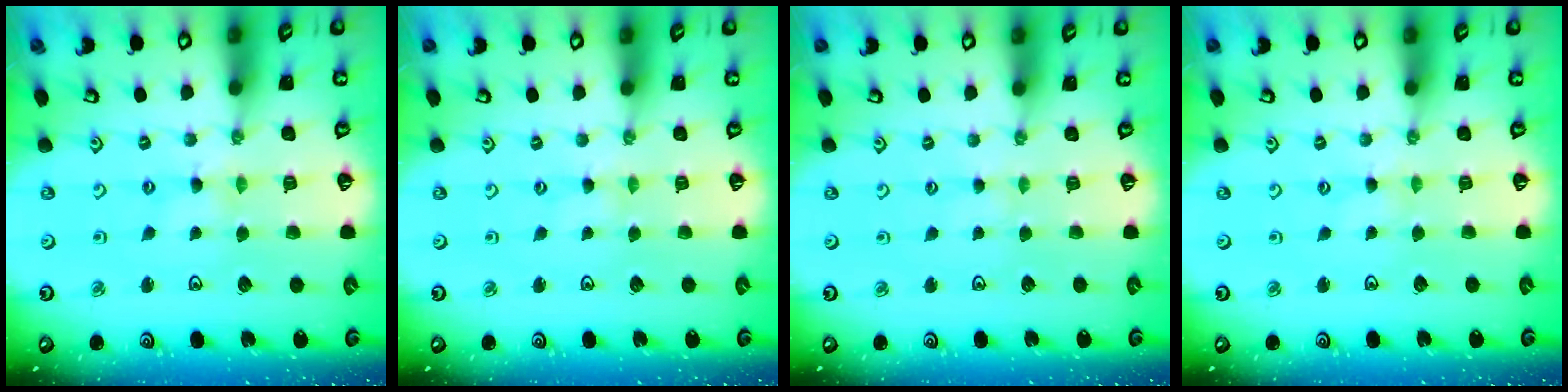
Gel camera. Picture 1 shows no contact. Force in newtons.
{"total": 0.0}
{"total": 1.2, "press": 1.2, "slide": 0.2}
{"total": 0.5, "press": 0.5, "slide": 0.1}